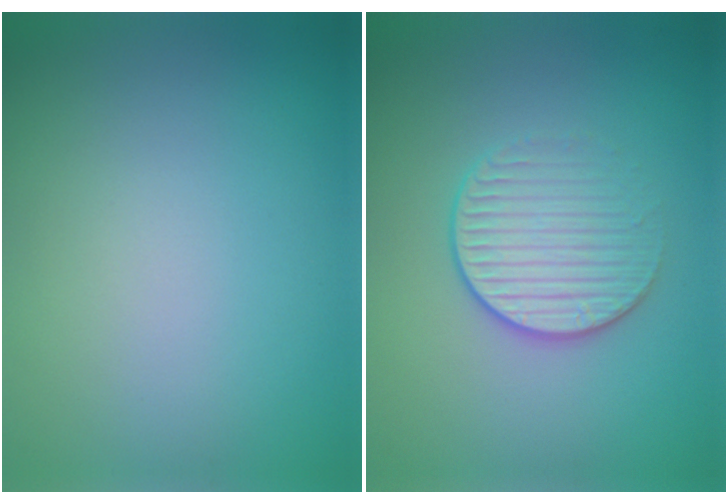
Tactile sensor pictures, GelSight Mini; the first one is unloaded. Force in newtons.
{"total": 3.2, "press": 2.9, "slide": 1.5}